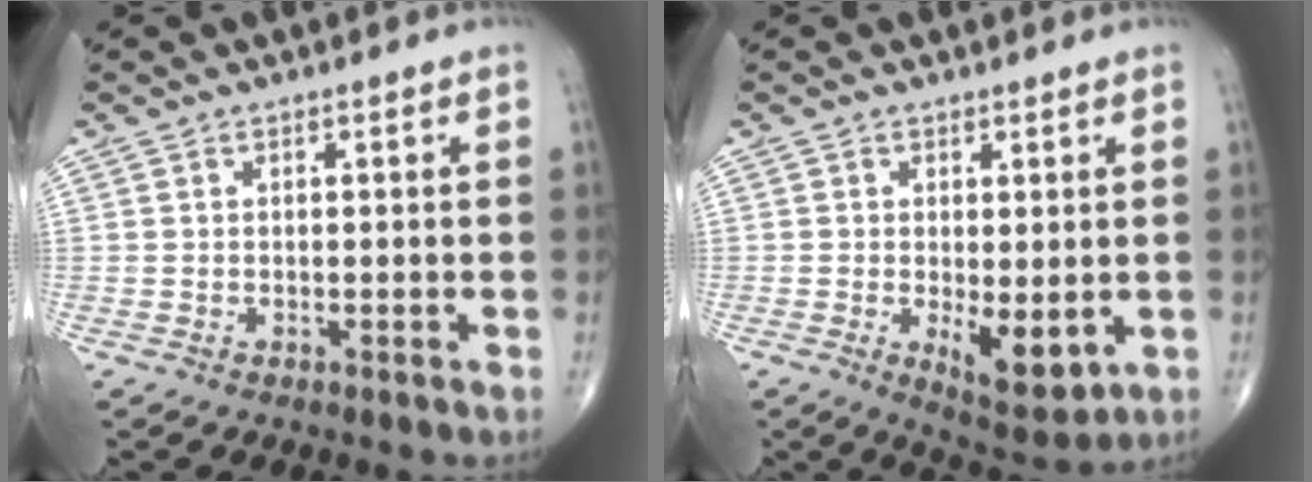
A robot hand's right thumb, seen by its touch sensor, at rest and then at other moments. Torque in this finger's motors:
{"motor_torque": [0.06, 1.32, 0.04, -0.07, 0.23]}